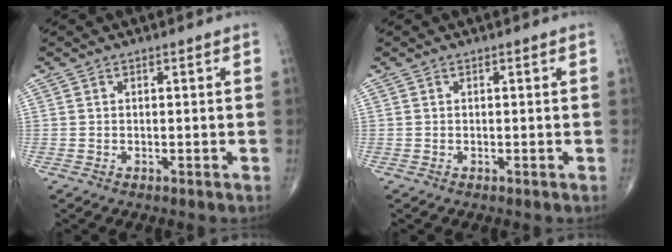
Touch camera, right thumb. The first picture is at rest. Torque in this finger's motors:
{"motor_torque": [-0.05, 0.02, -0.01, 0.00, 0.01]}